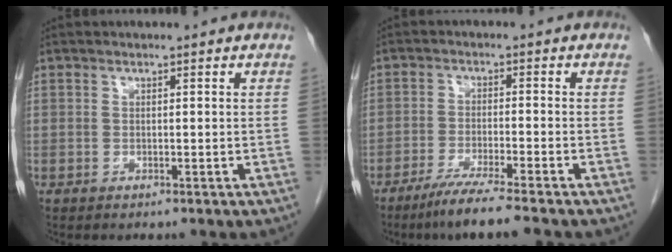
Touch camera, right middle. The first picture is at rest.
{"total": 6.8, "force": [-5.3, -0.8, 4.1], "torque": [-0.068, -0.020, -0.095]}